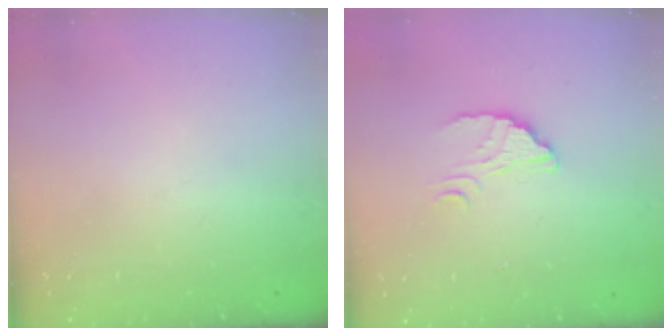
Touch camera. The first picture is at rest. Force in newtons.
{"total": 2.4, "press": 2.4, "slide": 0.1}